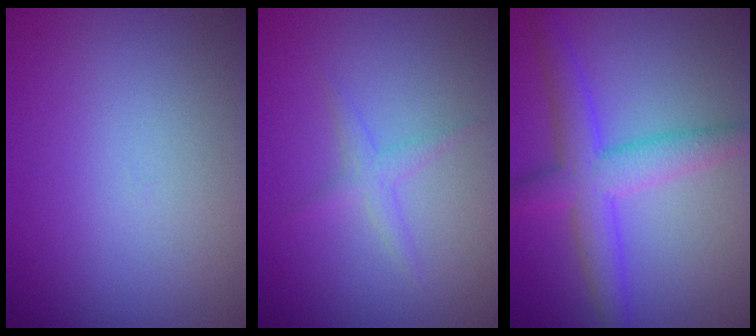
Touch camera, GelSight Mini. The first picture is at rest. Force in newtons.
{"total": 1.3, "press": 1.3, "slide": 0.0}
{"total": 4.9, "press": 4.9, "slide": 0.1}